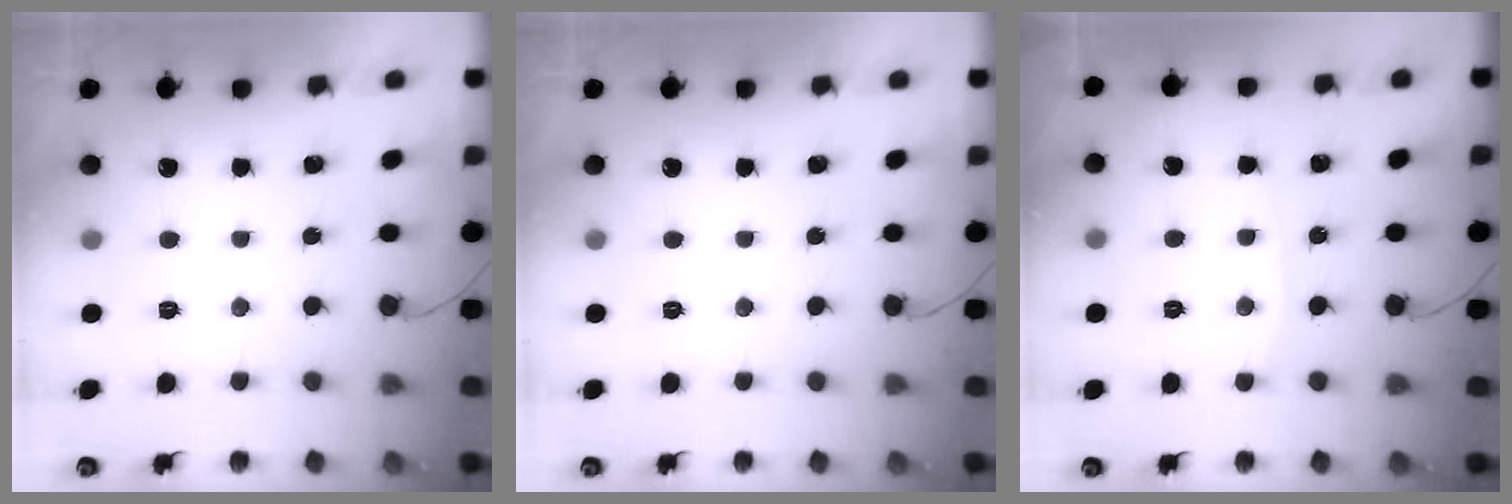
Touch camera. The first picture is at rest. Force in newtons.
{"total": 0.0}
{"total": 3.3, "press": 3.3, "slide": 0.5}